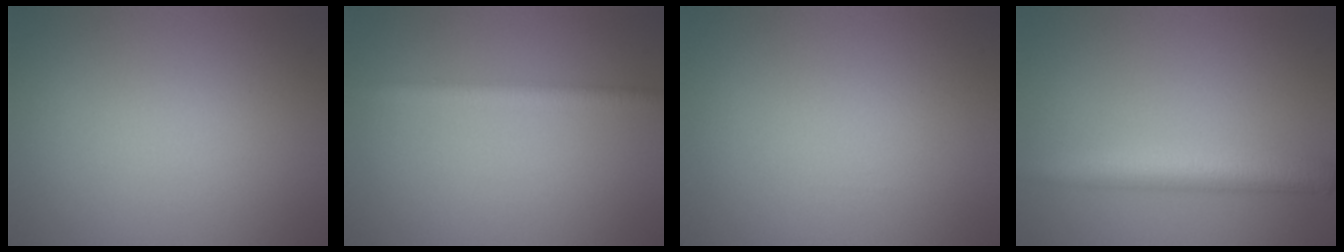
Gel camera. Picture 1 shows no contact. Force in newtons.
{"total": 2.1, "press": 2.1, "slide": 0.2}
{"total": 0.0}
{"total": 4.4, "press": 4.4, "slide": 0.2}